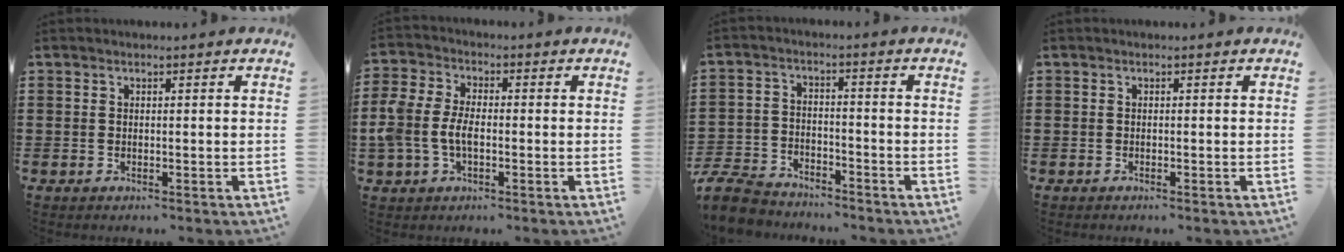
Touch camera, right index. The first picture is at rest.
{"total": 5.7, "force": [-1.4, 3.5, 4.3], "torque": [-0.120, -0.004, -0.038]}
{"total": 6.7, "force": [-6.3, 1.7, 1.4], "torque": [-0.051, 0.006, -0.129]}
{"total": 0.0}